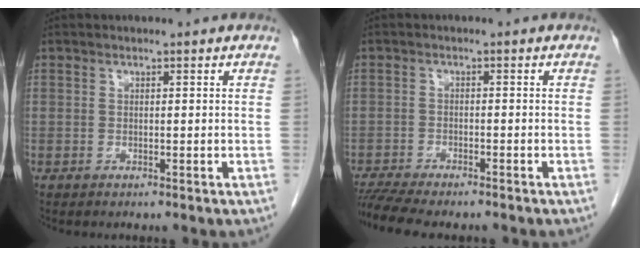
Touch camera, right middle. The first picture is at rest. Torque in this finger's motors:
{"motor_torque": [0.92, -0.78, 0.11, 0.06]}